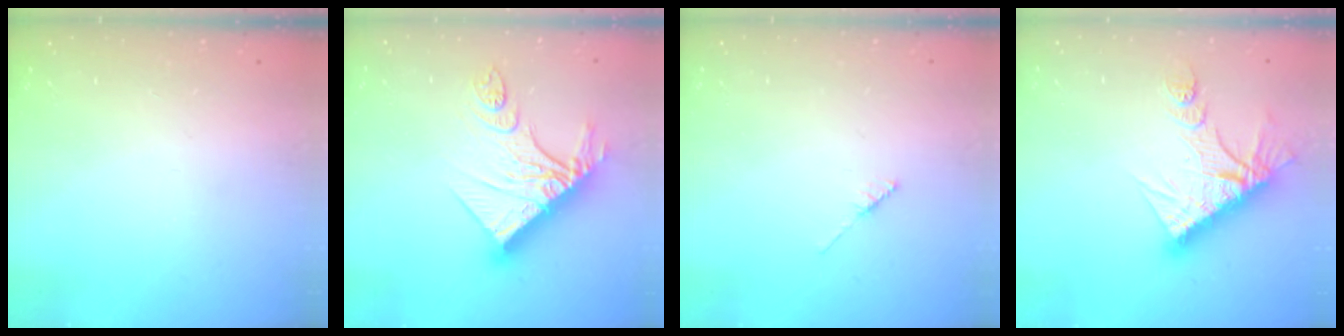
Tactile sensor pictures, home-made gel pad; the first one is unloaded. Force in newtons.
{"total": 17.4, "press": 17.3, "slide": 2.0}
{"total": 2.2, "press": 2.2, "slide": 0.2}
{"total": 14.0, "press": 13.9, "slide": 1.2}